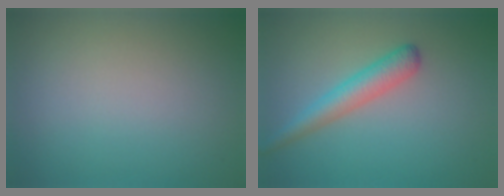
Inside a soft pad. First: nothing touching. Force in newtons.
{"total": 3.1, "press": 3.1, "slide": 0.1}